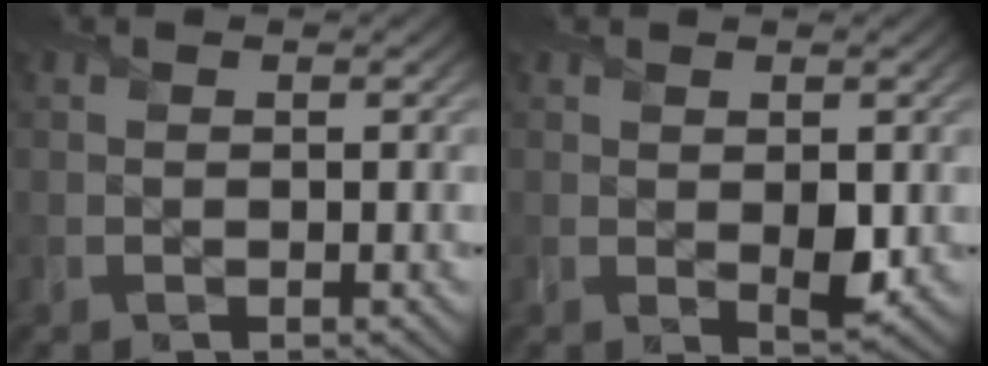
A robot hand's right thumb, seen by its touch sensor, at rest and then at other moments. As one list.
[{"total": 2.3, "force": [0.3, 1.3, 1.9], "torque": [-0.031, -0.010, 0.010]}]